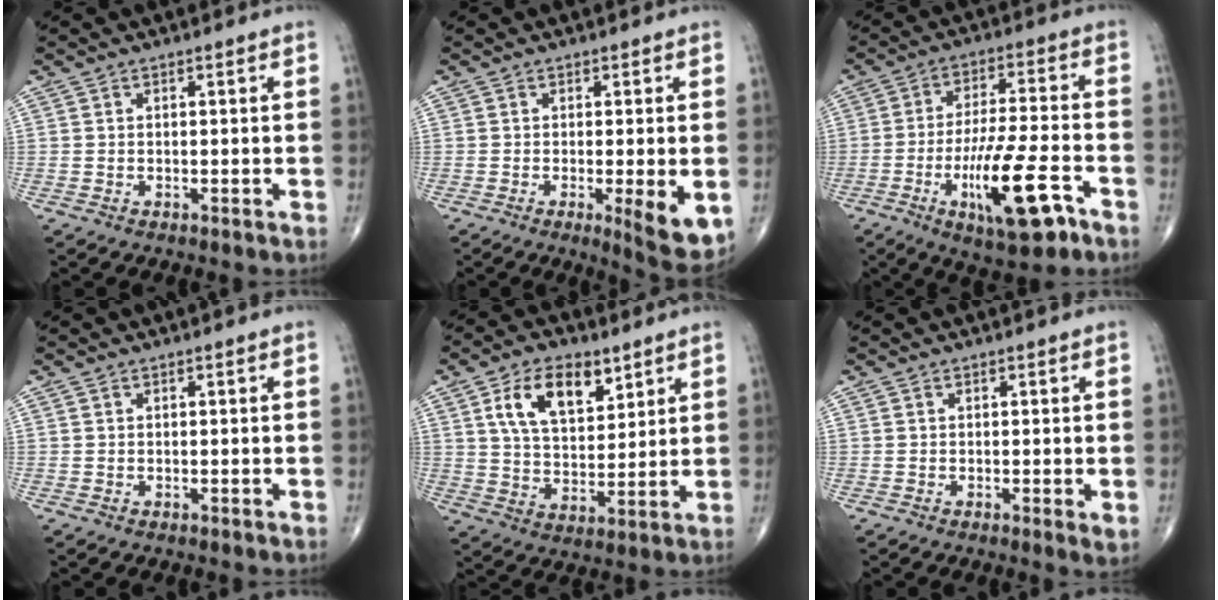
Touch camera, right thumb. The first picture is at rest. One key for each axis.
{"total": 7.7, "fx": -1.7, "fy": 1.7, "fz": 7.3, "tx": -0.102, "ty": -0.022, "tz": -0.022}
{"total": 15.1, "fx": -6.7, "fy": 3.9, "fz": 13.0, "tx": -0.232, "ty": 0.023, "tz": -0.102}
{"total": 0.0}
{"total": 12.8, "fx": 6.1, "fy": 7.1, "fz": 8.7, "tx": -0.126, "ty": -0.025, "tz": 0.115}
{"total": 1.7, "fx": 0.1, "fy": 0.4, "fz": 1.7, "tx": -0.027, "ty": -0.008, "tz": 0.002}